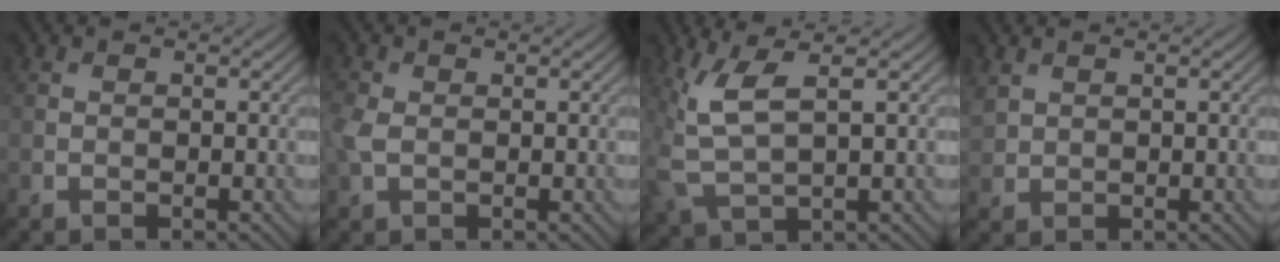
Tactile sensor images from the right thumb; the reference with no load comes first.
{"total": 2.6, "force": [0.0, 1.8, 2.0], "torque": [-0.063, 0.001, -0.002]}
{"total": 6.5, "force": [1.7, 2.3, 5.8], "torque": [-0.152, 0.004, 0.038]}
{"total": 1.9, "force": [1.3, 1.1, 0.8], "torque": [-0.028, 0.004, 0.033]}